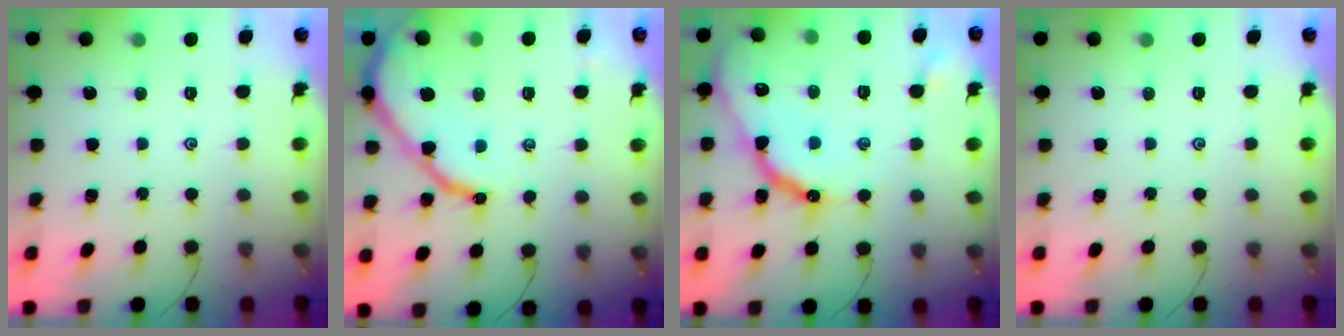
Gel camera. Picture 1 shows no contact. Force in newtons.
{"total": 10.4, "press": 10.4, "slide": 1.2}
{"total": 14.9, "press": 14.9, "slide": 0.6}
{"total": 0.0}